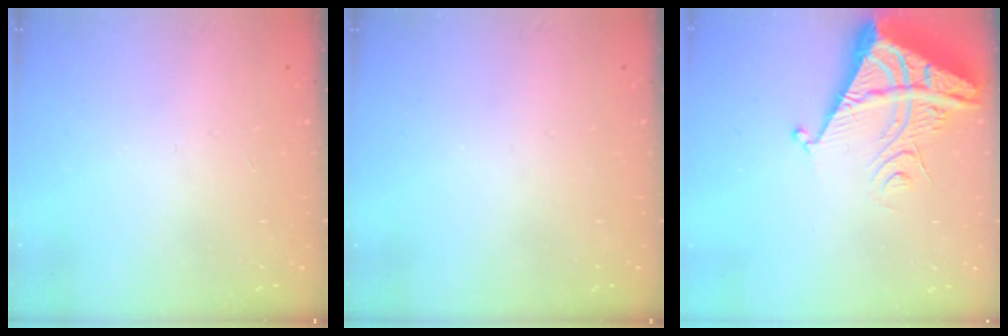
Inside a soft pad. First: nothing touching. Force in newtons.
{"total": 0.0}
{"total": 8.5, "press": 8.4, "slide": 0.9}